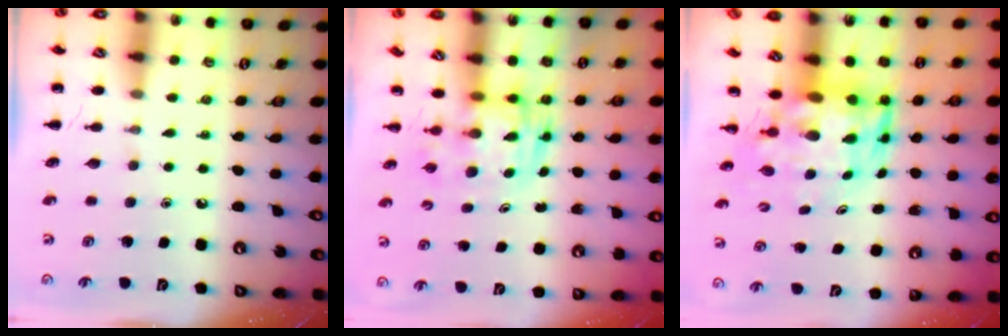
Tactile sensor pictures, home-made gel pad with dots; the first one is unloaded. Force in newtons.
{"total": 2.9, "press": 2.9, "slide": 0.5}
{"total": 7.3, "press": 7.0, "slide": 2.2}